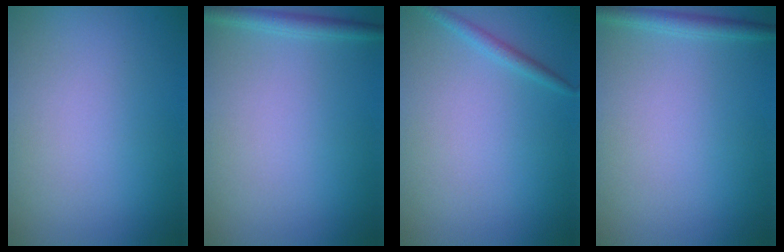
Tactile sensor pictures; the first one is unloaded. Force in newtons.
{"total": 1.5, "press": 1.5, "slide": 0.1}
{"total": 1.2, "press": 1.2, "slide": 0.1}
{"total": 1.5, "press": 1.5, "slide": 0.1}